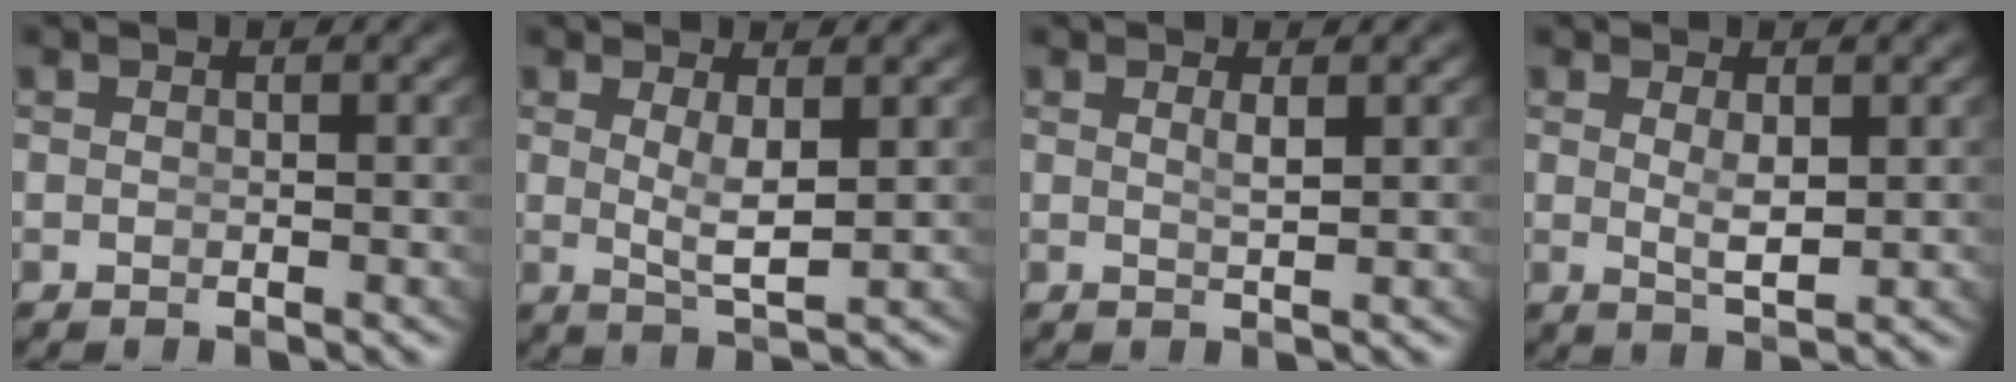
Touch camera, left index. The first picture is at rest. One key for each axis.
{"total": 2.7, "fx": 0.5, "fy": -0.1, "fz": 2.7, "tx": -0.049, "ty": -0.022, "tz": 0.024}
{"total": 1.3, "fx": 0.5, "fy": -0.7, "fz": 0.9, "tx": -0.017, "ty": -0.015, "tz": 0.020}
{"total": 2.0, "fx": 0.4, "fy": 0.0, "fz": 2.0, "tx": -0.033, "ty": -0.020, "tz": 0.021}